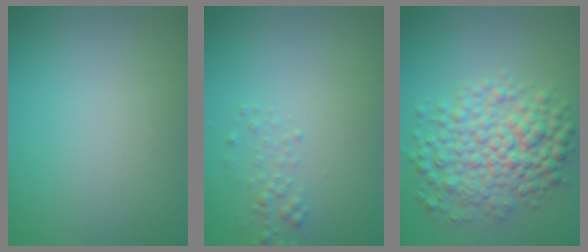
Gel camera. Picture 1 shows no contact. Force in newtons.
{"total": 1.2, "press": 1.2, "slide": 0.1}
{"total": 6.4, "press": 6.4, "slide": 0.1}